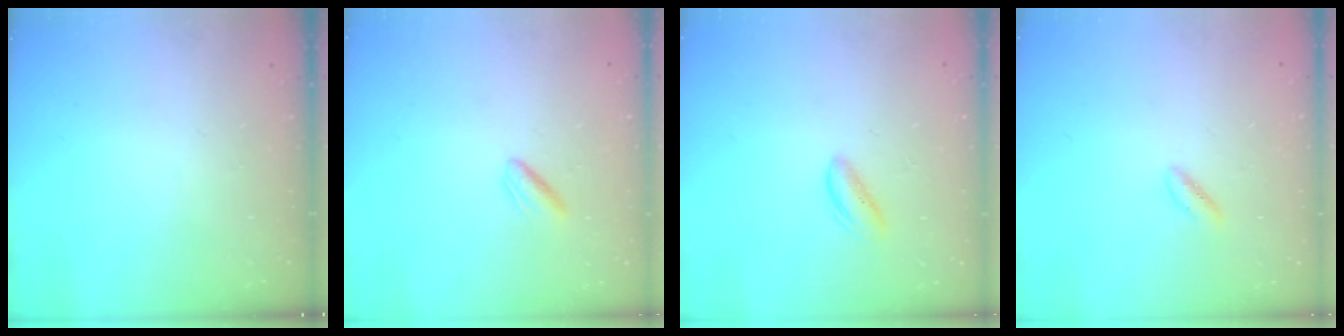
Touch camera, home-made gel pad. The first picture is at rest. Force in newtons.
{"total": 2.1, "press": 1.8, "slide": 1.1}
{"total": 3.3, "press": 3.3, "slide": 0.3}
{"total": 1.5, "press": 1.1, "slide": 1.0}